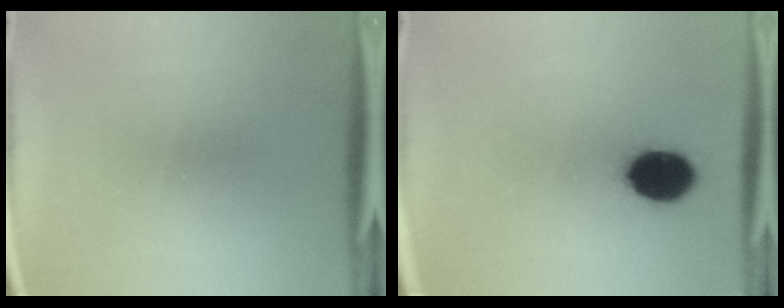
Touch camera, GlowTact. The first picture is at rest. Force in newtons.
{"total": 11.1}